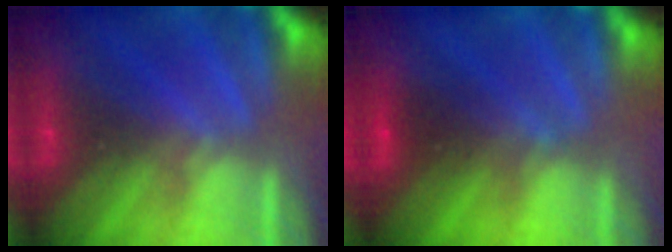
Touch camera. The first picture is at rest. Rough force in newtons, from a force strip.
{"total": 2.8}